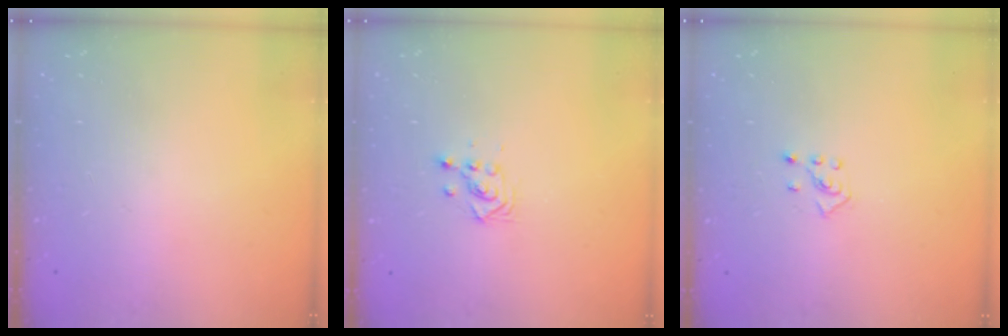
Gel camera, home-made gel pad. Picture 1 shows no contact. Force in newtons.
{"total": 2.9, "press": 2.9, "slide": 0.1}
{"total": 4.2, "press": 4.1, "slide": 0.7}